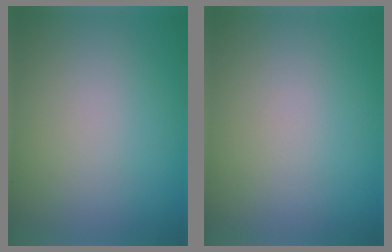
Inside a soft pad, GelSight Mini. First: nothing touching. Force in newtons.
{"total": 0.0}